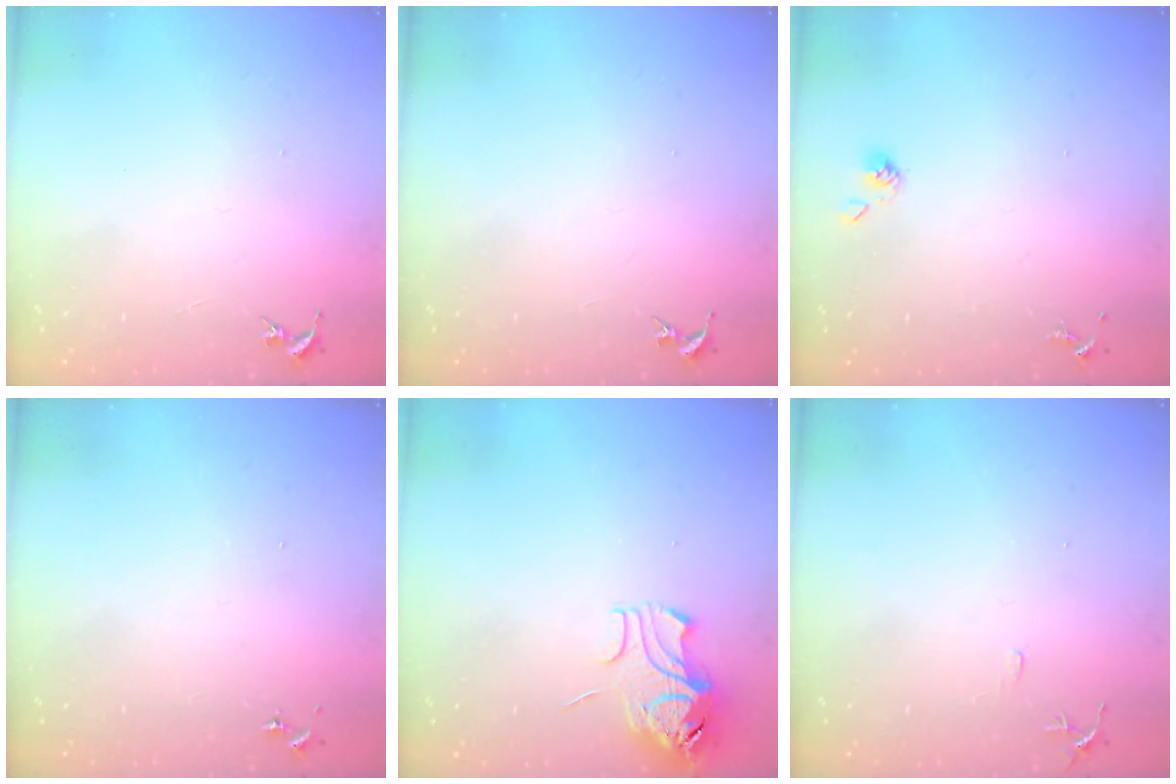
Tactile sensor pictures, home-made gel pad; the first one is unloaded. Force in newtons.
{"total": 0.0}
{"total": 3.6, "press": 3.4, "slide": 1.2}
{"total": 0.0}
{"total": 10.2, "press": 10.2, "slide": 1.2}
{"total": 5.3, "press": 5.2, "slide": 0.6}